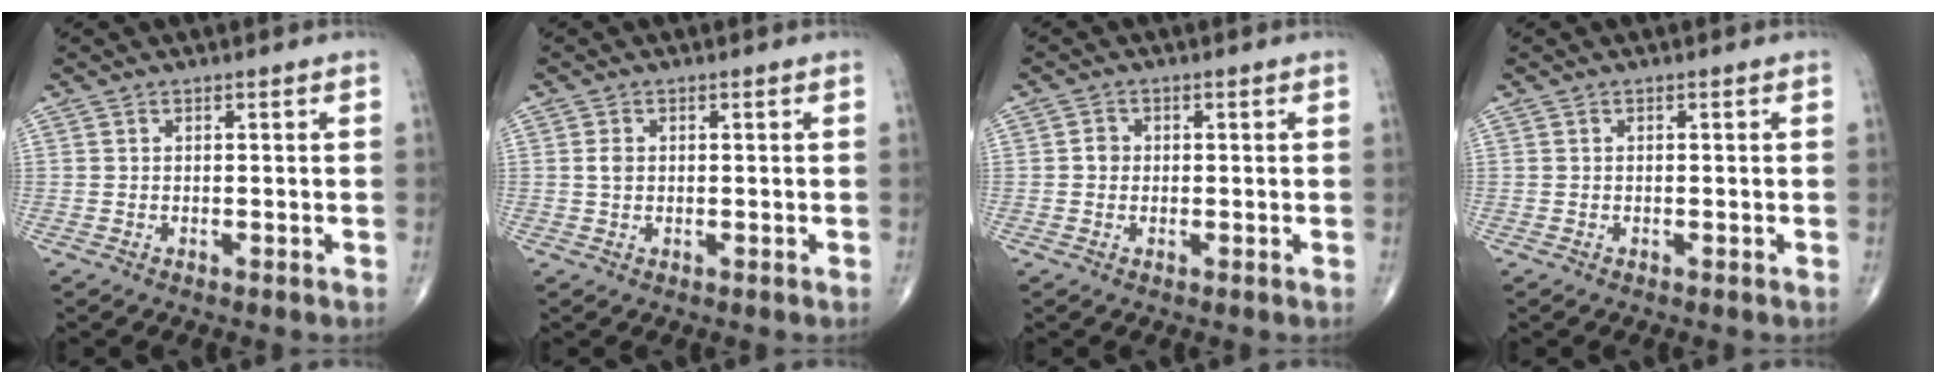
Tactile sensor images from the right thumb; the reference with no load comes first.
{"total": 1.6, "force": [0.2, 1.2, 1.1], "torque": [-0.018, 0.002, 0.004]}
{"total": 1.8, "force": [-0.1, 1.6, 0.7], "torque": [-0.002, 0.005, -0.004]}
{"total": 0.0}